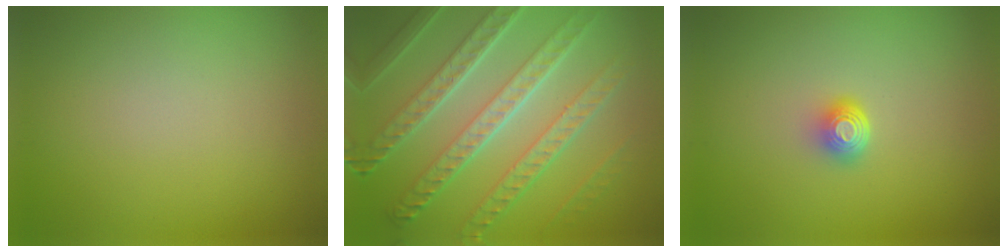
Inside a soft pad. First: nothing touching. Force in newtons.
{"total": 8.9, "press": 6.4, "slide": 6.3}
{"total": 2.0, "press": 1.3, "slide": 1.5}